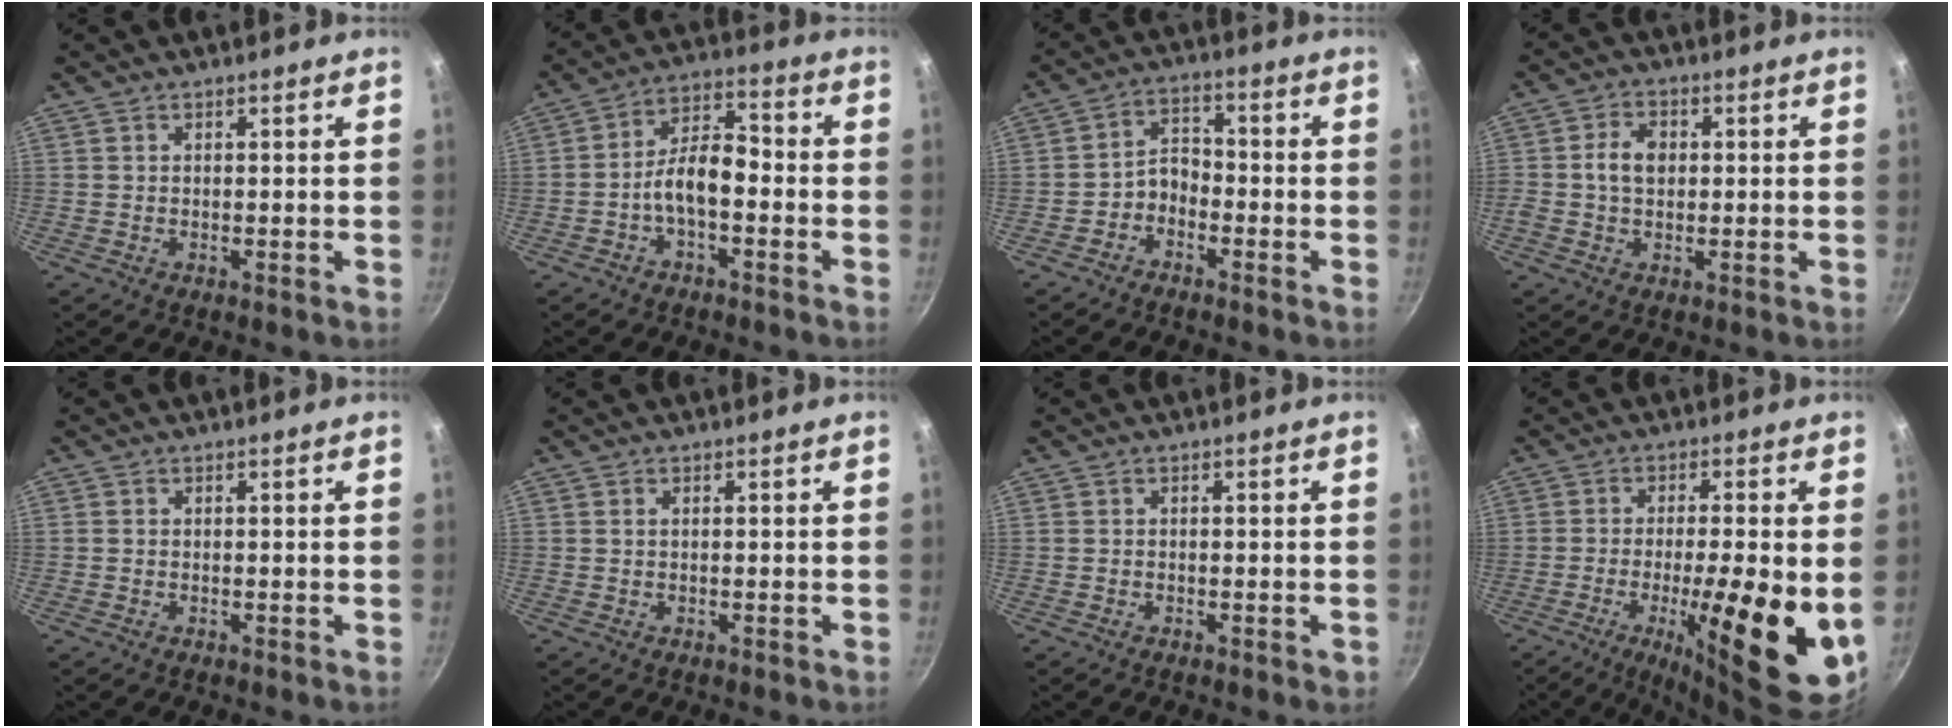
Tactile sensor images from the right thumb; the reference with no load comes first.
{"total": 8.0, "force": [-2.7, 4.0, 6.4], "torque": [-0.099, 0.045, -0.056]}
{"total": 4.6, "force": [-2.5, 3.2, 2.3], "torque": [-0.022, 0.042, -0.053]}
{"total": 5.5, "force": [0.3, 4.1, 3.7], "torque": [-0.054, 0.011, -0.005]}
{"total": 0.0}
{"total": 0.6, "force": [0.2, 0.4, 0.5], "torque": [-0.008, 0.002, 0.003]}
{"total": 0.7, "force": [-0.4, 0.3, 0.5], "torque": [-0.007, 0.003, -0.008]}
{"total": 17.4, "force": [-3.7, 4.1, 16.5], "torque": [-0.240, -0.003, -0.057]}